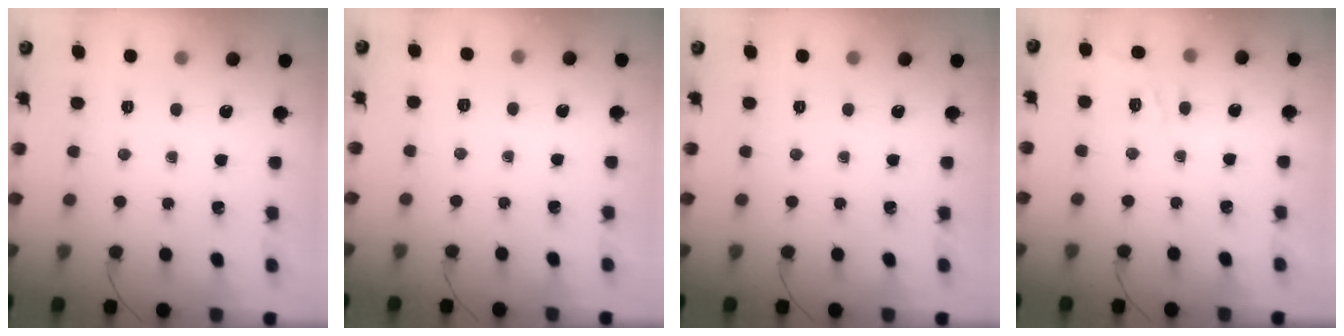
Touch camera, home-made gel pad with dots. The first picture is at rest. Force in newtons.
{"total": 1.8, "press": 0.1, "slide": 1.8}
{"total": 0.0}
{"total": 5.0, "press": 4.9, "slide": 1.3}